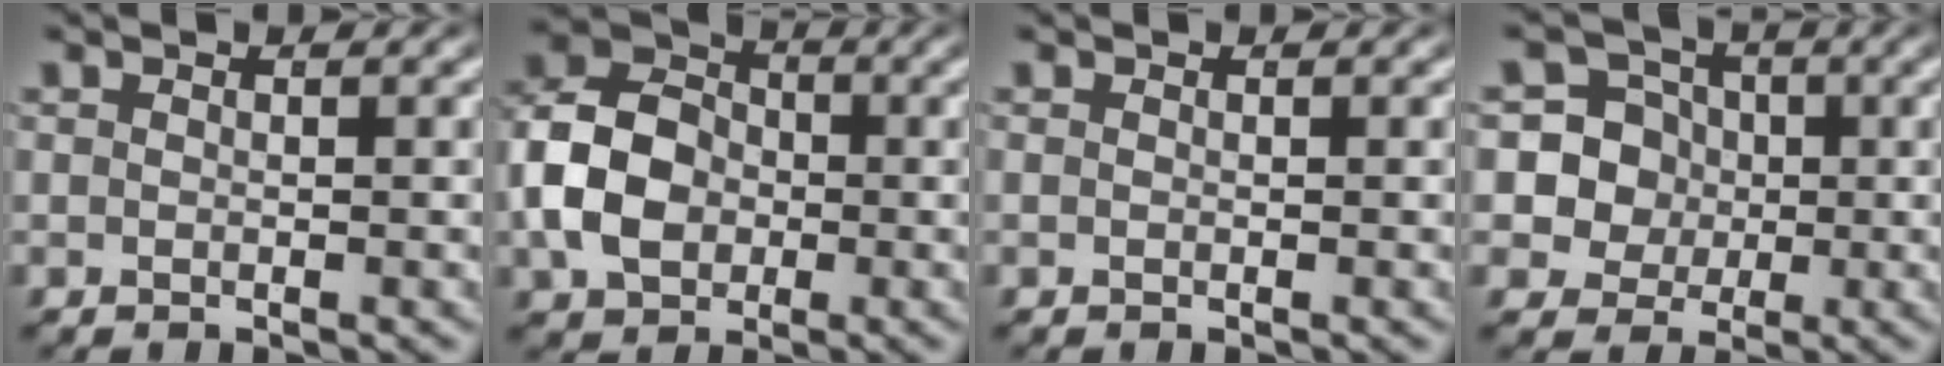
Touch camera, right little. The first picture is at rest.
{"total": 8.5, "force": [-0.6, 6.9, 4.8], "torque": [-0.106, -0.019, -0.004]}
{"total": 0.0}
{"total": 13.2, "force": [-0.8, 12.5, 4.2], "torque": [-0.143, -0.061, -0.011]}